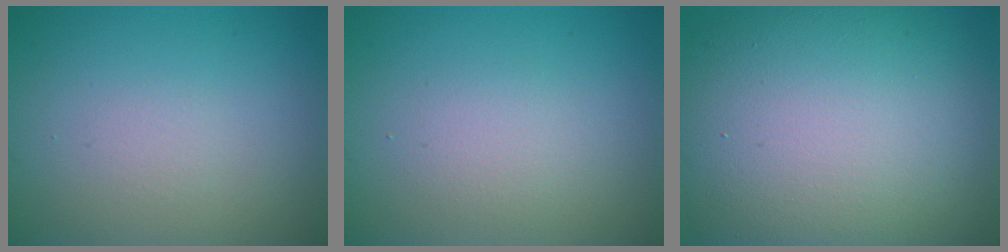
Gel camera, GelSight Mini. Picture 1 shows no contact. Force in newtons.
{"total": 1.7, "press": 1.7, "slide": 0.2}
{"total": 16.0, "press": 15.9, "slide": 1.3}